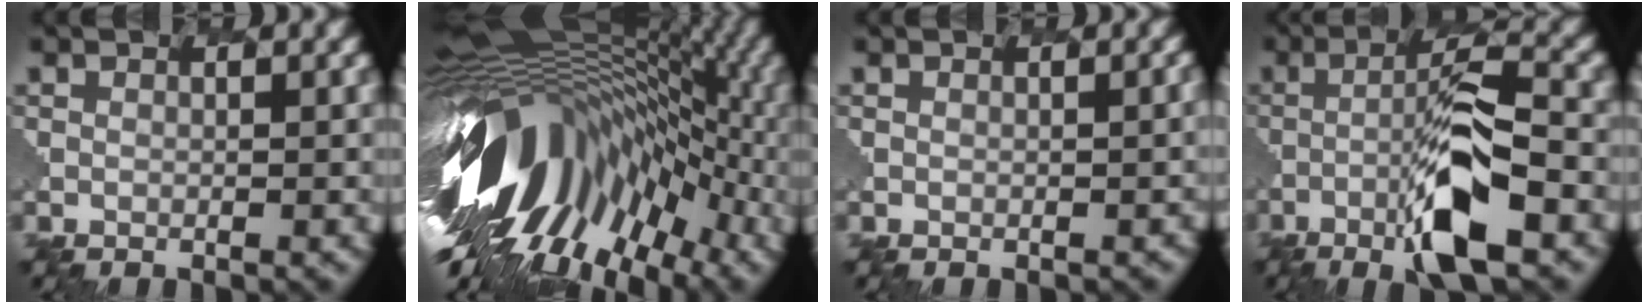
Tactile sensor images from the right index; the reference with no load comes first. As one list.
[{"total": 12.8, "force": [-3.0, 7.6, 9.8], "torque": [-0.193, 0.015, -0.076]}, {"total": 2.0, "force": [-0.3, 1.1, 1.6], "torque": [-0.006, 0.002, -0.002]}, {"total": 6.6, "force": [-4.0, 0.7, 5.1], "torque": [-0.125, 0.010, -0.088]}]